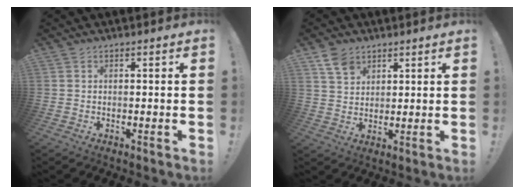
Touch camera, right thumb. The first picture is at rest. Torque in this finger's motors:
{"motor_torque": [-0.13, 0.36, 0.00, 0.28, 0.00]}